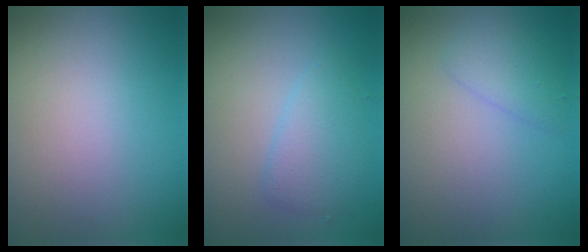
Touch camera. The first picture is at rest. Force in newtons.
{"total": 2.6, "press": 2.6, "slide": 0.0}
{"total": 1.9, "press": 1.9, "slide": 0.1}